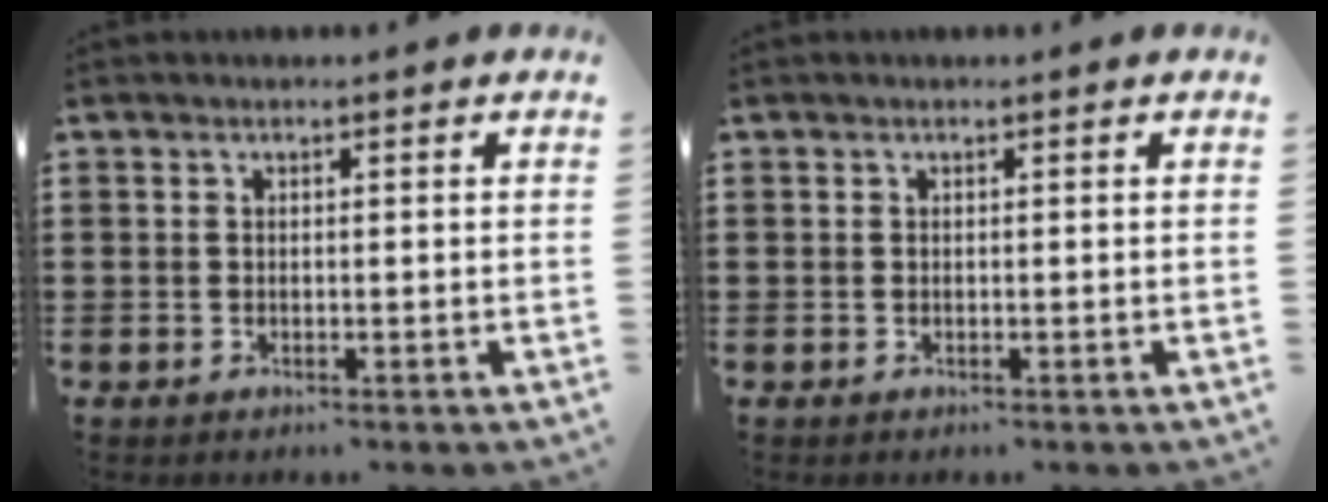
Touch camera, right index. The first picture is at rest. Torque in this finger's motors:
{"motor_torque": [1.07, 1.07, 0.00, 0.00]}